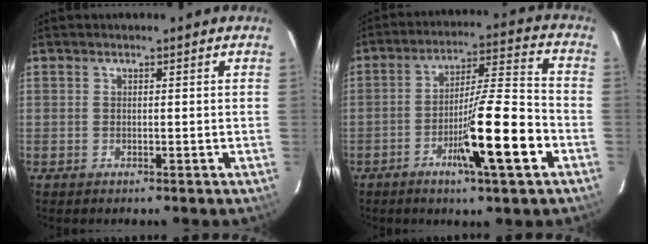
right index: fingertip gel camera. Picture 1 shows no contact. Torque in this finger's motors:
{"motor_torque": [1.29, -0.85, 0.64, 0.21]}